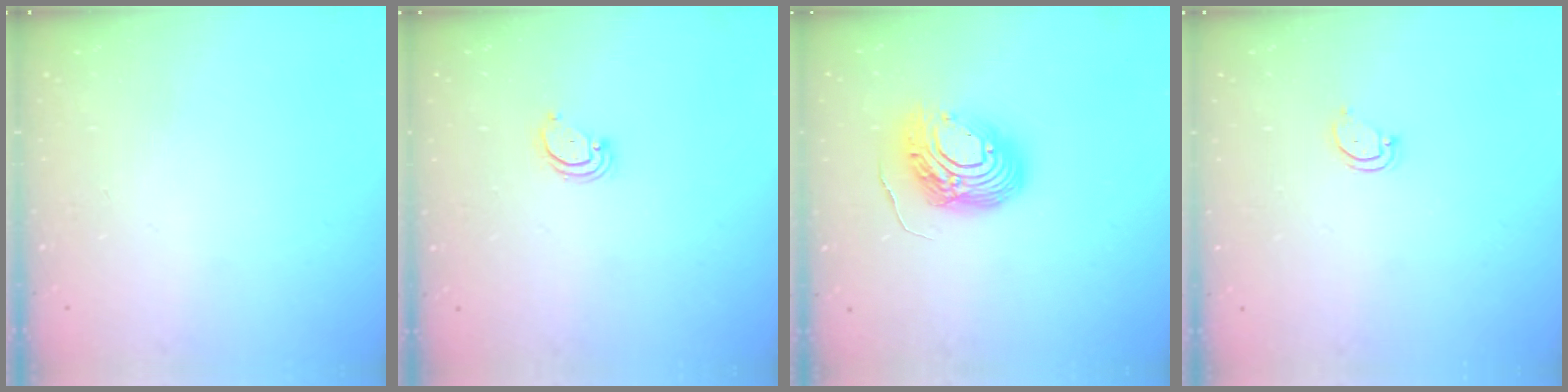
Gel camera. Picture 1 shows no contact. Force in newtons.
{"total": 2.3, "press": 2.3, "slide": 0.2}
{"total": 15.0, "press": 14.9, "slide": 1.9}
{"total": 2.8, "press": 2.8, "slide": 0.2}